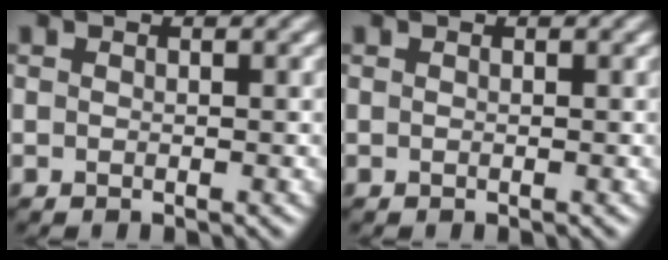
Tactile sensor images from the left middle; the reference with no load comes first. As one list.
[{"total": 0.0}]